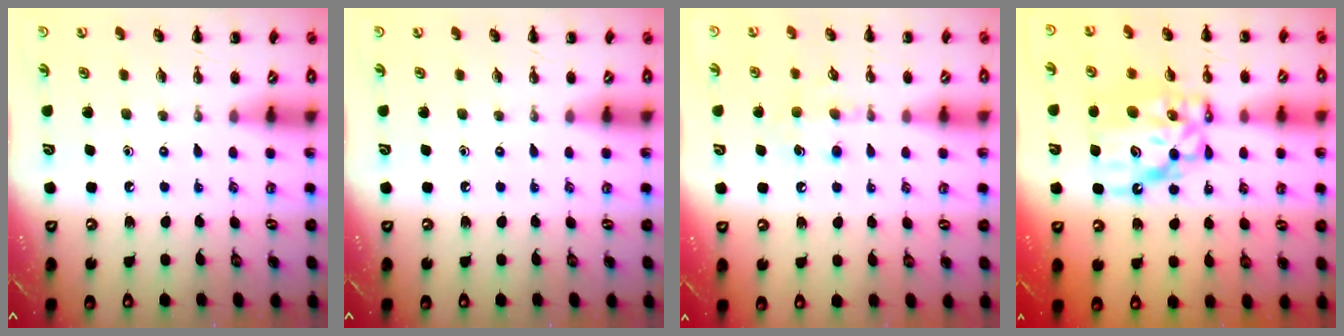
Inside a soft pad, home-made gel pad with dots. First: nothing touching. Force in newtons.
{"total": 0.0}
{"total": 9.1, "press": 8.9, "slide": 2.0}
{"total": 11.3, "press": 10.8, "slide": 3.3}